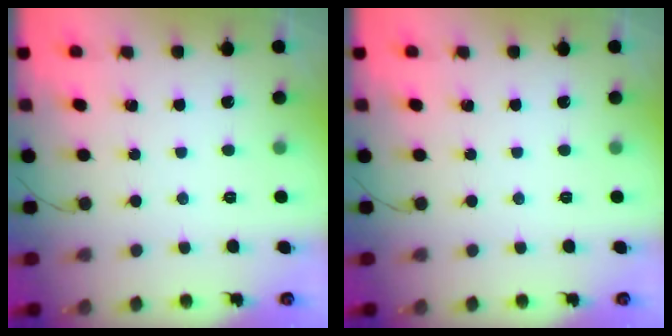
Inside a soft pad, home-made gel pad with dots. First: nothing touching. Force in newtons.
{"total": 0.0}